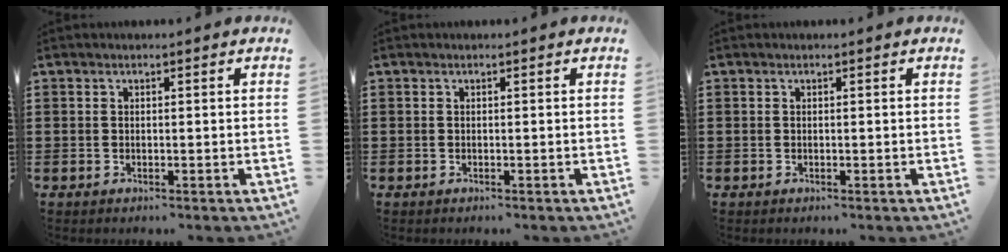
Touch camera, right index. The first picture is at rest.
{"total": 0.0}
{"total": 0.0}